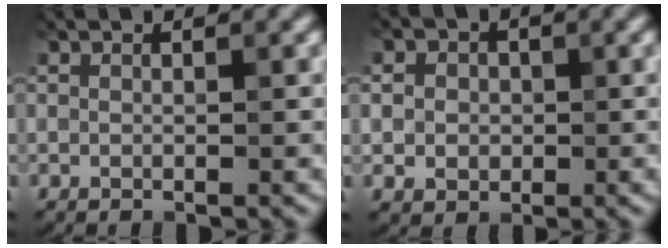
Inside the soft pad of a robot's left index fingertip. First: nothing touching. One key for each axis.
{"total": 3.3, "fx": 0.4, "fy": 3.0, "fz": 1.4, "tx": -0.013, "ty": 0.012, "tz": -0.008}